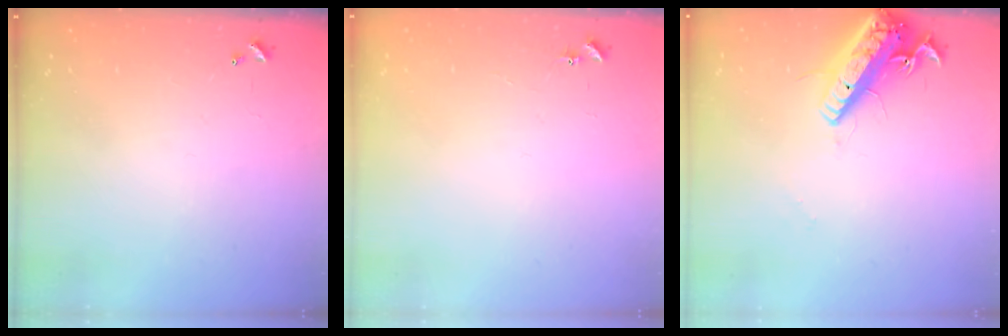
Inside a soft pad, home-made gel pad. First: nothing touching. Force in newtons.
{"total": 5.4, "press": 5.4, "slide": 0.6}
{"total": 17.2, "press": 16.8, "slide": 3.6}